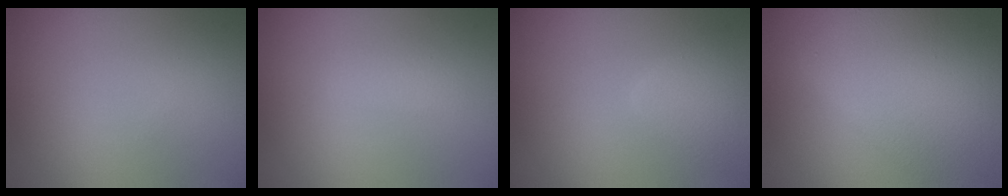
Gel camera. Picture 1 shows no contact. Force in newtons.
{"total": 1.2, "press": 1.2, "slide": 0.0}
{"total": 2.3, "press": 2.2, "slide": 0.2}
{"total": 8.9, "press": 8.9, "slide": 0.2}